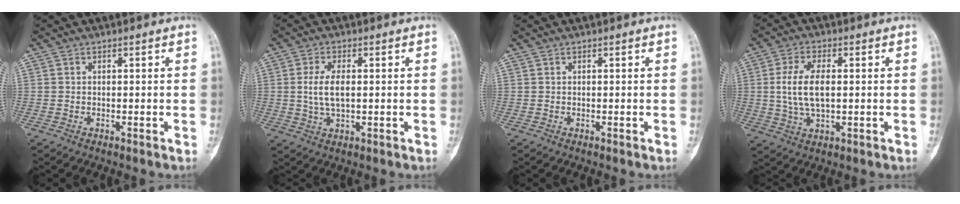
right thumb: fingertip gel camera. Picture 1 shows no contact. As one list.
[{"total": 5.8, "force": [0.4, 2.8, 5.1], "torque": [-0.102, 0.000, 0.008]}, {"total": 0.0}, {"total": 8.6, "force": [0.6, 4.3, 7.5], "torque": [-0.152, 0.002, 0.013]}]